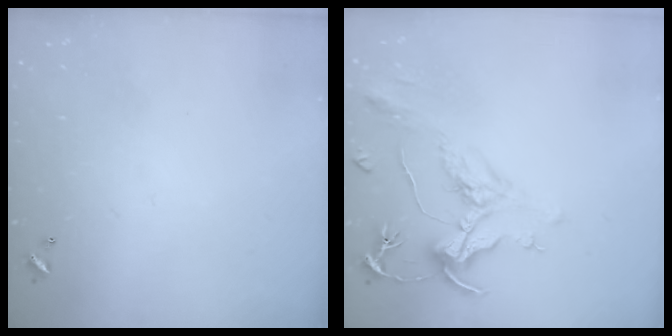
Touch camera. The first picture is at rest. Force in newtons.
{"total": 2.3, "press": 1.8, "slide": 1.3}